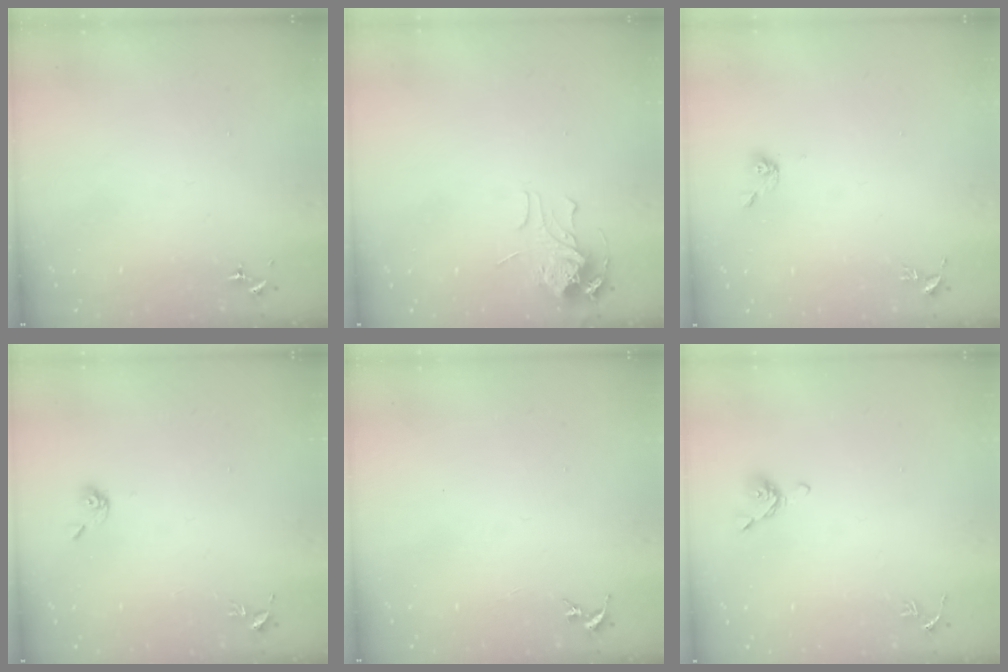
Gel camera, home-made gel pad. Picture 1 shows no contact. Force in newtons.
{"total": 7.1, "press": 7.1, "slide": 0.2}
{"total": 5.2, "press": 4.6, "slide": 2.3}
{"total": 4.8, "press": 4.8, "slide": 0.8}
{"total": 0.0}
{"total": 7.2, "press": 7.1, "slide": 1.2}